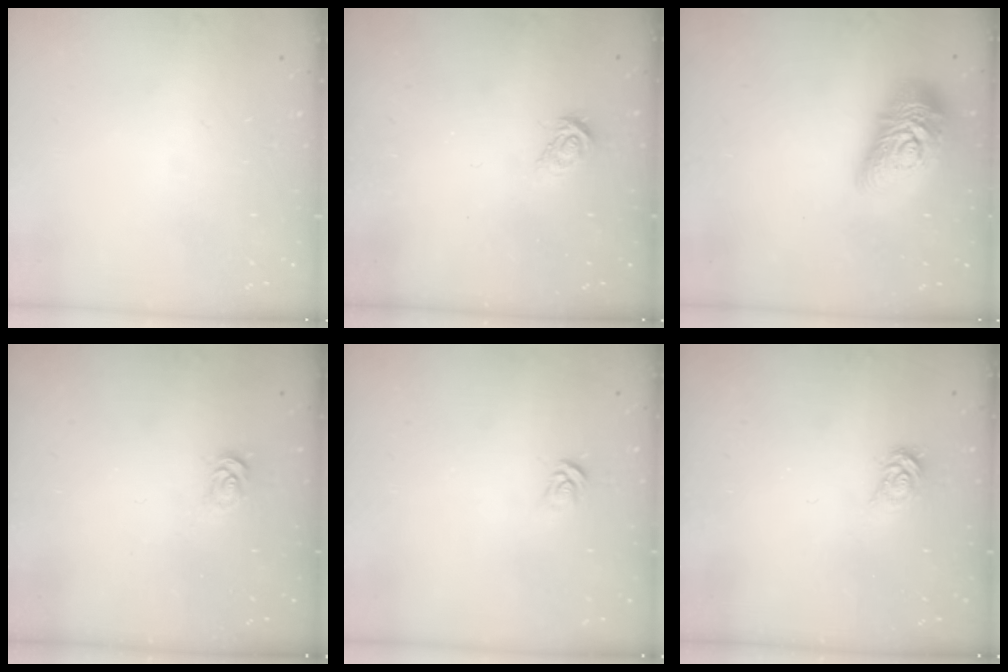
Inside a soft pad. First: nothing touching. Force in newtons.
{"total": 5.3, "press": 5.3, "slide": 0.3}
{"total": 22.1, "press": 22.0, "slide": 1.3}
{"total": 2.0, "press": 2.0, "slide": 0.3}
{"total": 4.3, "press": 4.2, "slide": 0.4}
{"total": 3.4, "press": 3.4, "slide": 0.3}